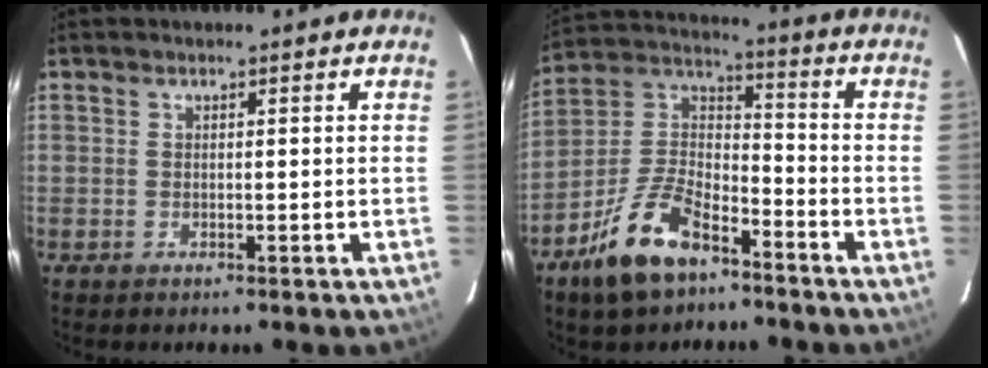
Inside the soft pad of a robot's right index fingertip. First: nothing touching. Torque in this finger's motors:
{"motor_torque": [1.08, -1.06, 0.74, 0.15]}